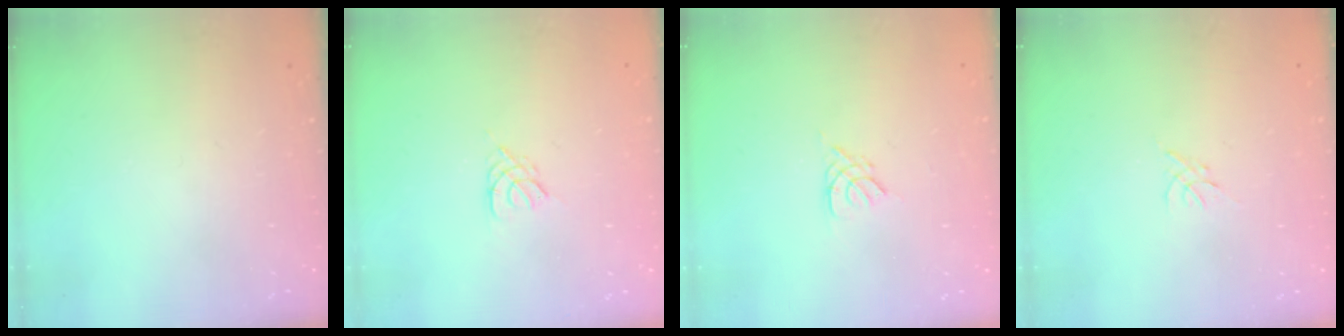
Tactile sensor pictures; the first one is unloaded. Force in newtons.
{"total": 2.6, "press": 2.5, "slide": 0.5}
{"total": 2.8, "press": 2.7, "slide": 0.5}
{"total": 0.0}